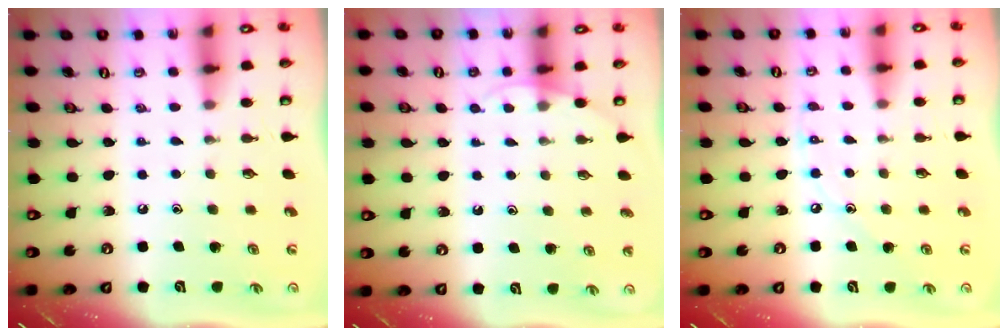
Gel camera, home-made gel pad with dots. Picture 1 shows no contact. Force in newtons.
{"total": 3.8, "press": 3.8, "slide": 0.3}
{"total": 5.3, "press": 5.3, "slide": 0.6}